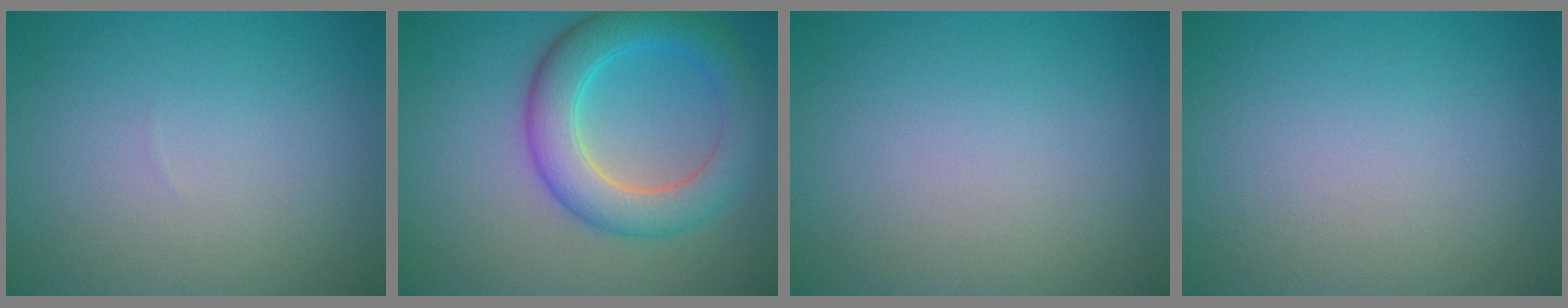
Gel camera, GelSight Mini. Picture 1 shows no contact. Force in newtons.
{"total": 6.3, "press": 6.3, "slide": 0.2}
{"total": 0.0}
{"total": 0.0}